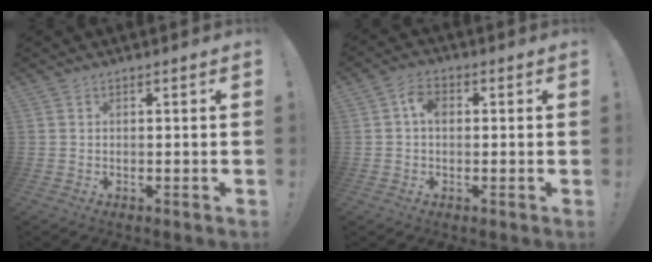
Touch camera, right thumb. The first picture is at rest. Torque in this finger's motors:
{"motor_torque": [0.84, 1.13, 0.40, -0.47, 0.17]}